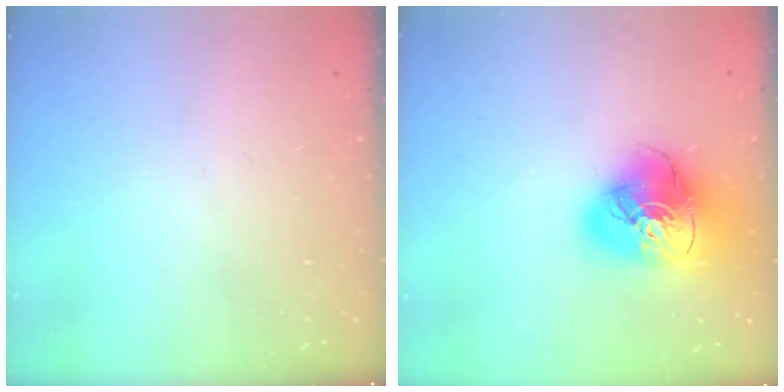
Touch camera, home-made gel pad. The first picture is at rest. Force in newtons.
{"total": 19.0, "press": 18.8, "slide": 2.5}